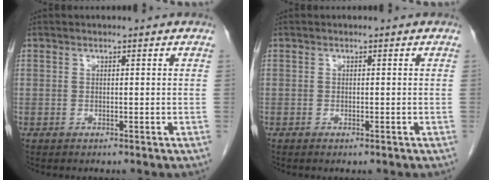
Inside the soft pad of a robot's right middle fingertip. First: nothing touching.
{"total": 0.7, "force": [-0.4, 0.1, 0.5], "torque": [-0.012, -0.002, -0.004]}